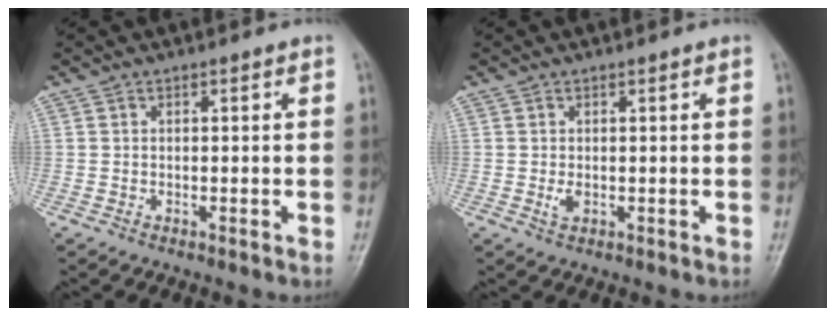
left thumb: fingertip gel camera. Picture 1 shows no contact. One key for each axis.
{"total": 1.7, "fx": 0.3, "fy": 0.8, "fz": 1.4, "tx": -0.026, "ty": -0.002, "tz": 0.010}